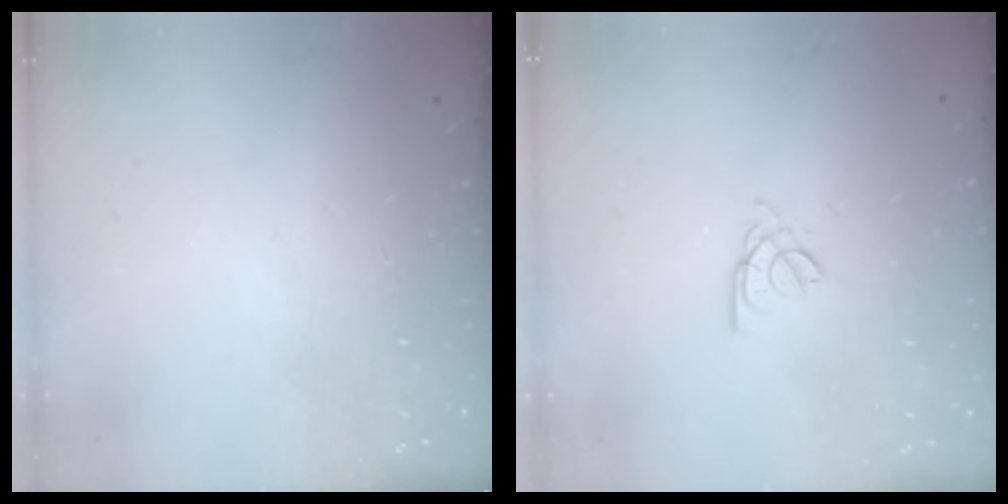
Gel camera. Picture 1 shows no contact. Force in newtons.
{"total": 2.6, "press": 2.5, "slide": 0.5}